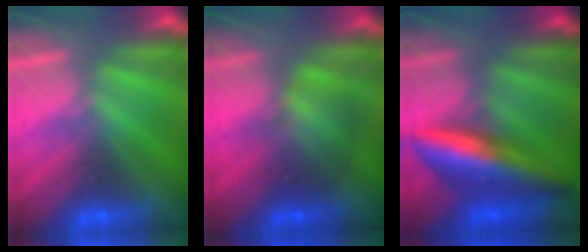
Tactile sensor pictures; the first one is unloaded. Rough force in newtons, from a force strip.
{"total": 2.1}
{"total": 7.4}